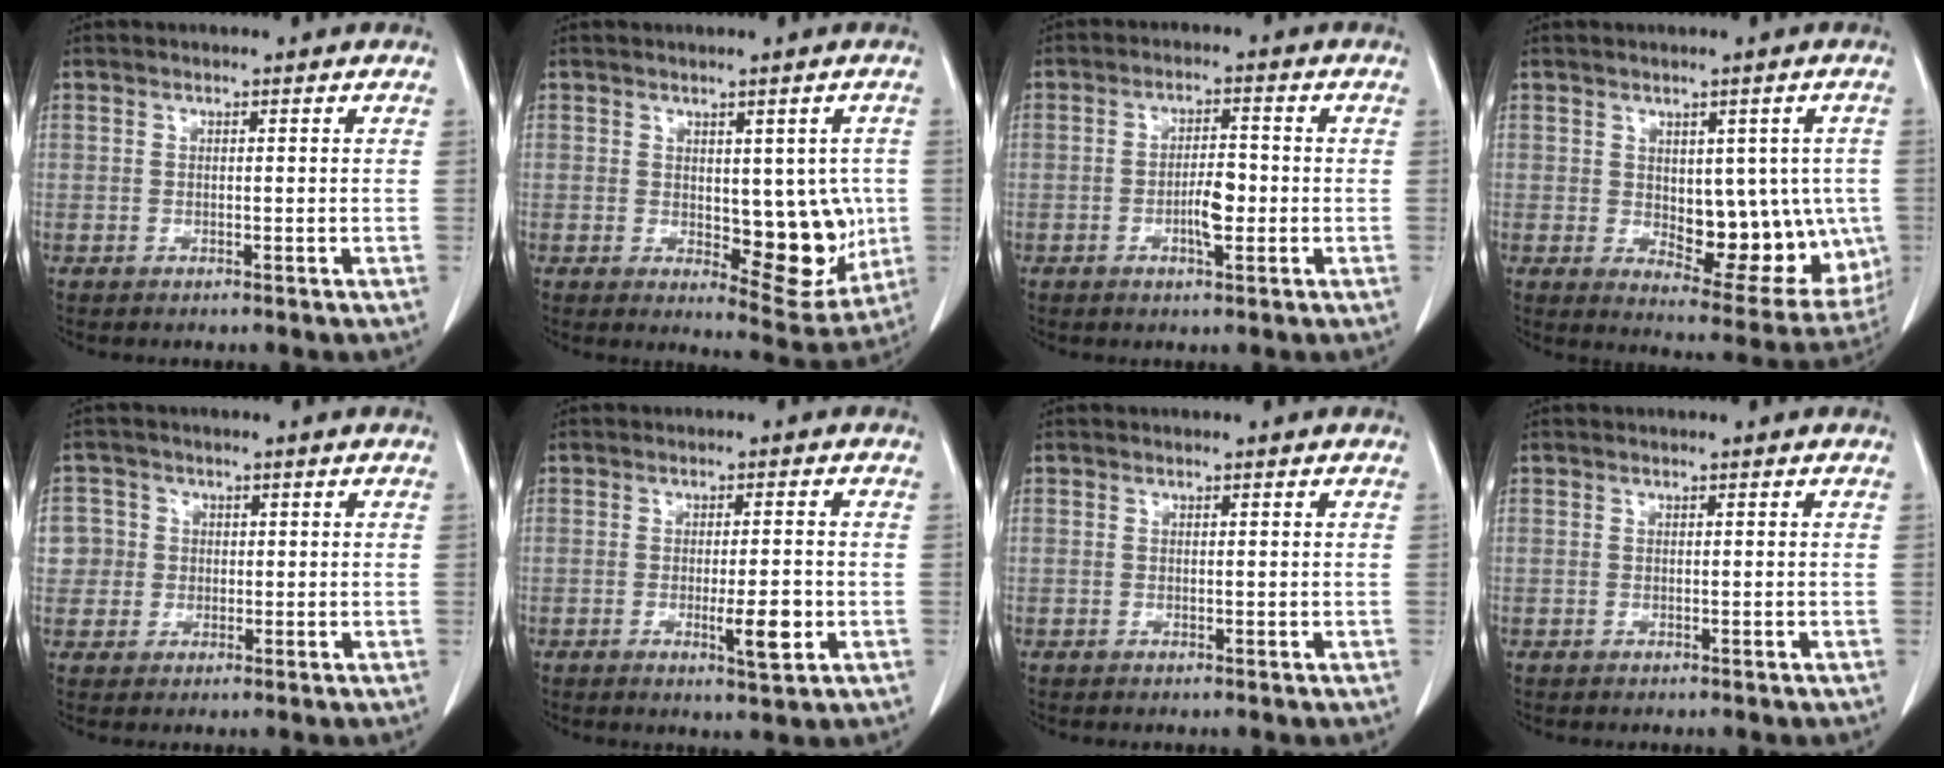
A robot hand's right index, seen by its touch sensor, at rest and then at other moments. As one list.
[{"total": 9.8, "force": [-0.5, 4.7, 8.7], "torque": [-0.084, -0.006, 0.010]}, {"total": 4.5, "force": [-1.1, 1.3, 4.2], "torque": [-0.075, 0.002, -0.017]}, {"total": 13.8, "force": [-0.5, 6.7, 12.0], "torque": [-0.141, -0.002, 0.015]}, {"total": 5.6, "force": [0.6, 5.6, 0.5], "torque": [-0.006, 0.020, 0.013]}, {"total": 4.7, "force": [-1.3, 0.7, 4.5], "torque": [-0.068, -0.004, -0.016]}, {"total": 0.0}, {"total": 0.0}]